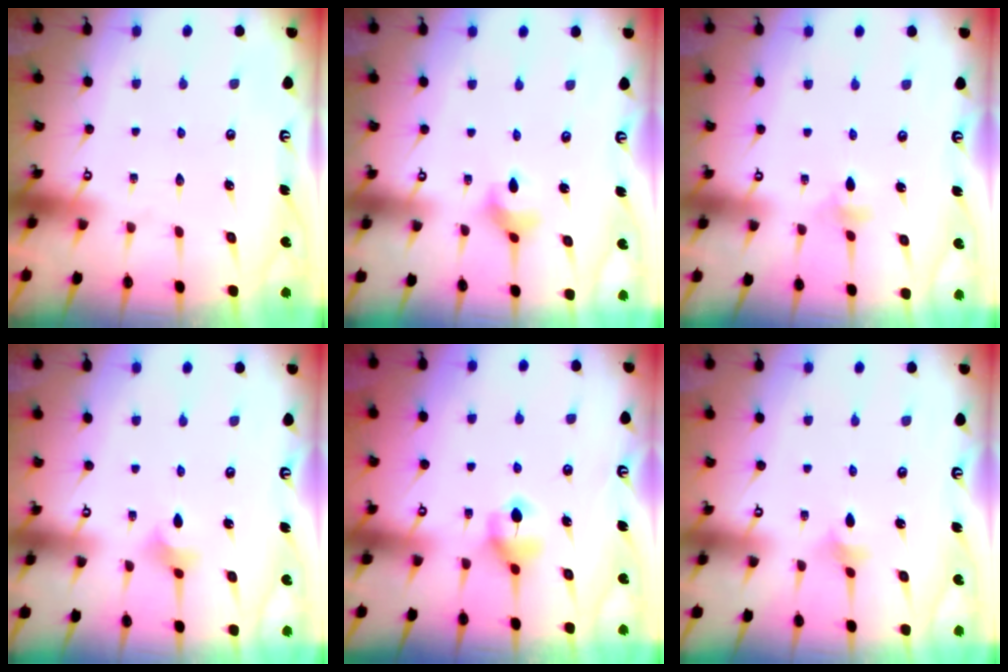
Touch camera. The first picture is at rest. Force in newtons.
{"total": 4.2, "press": 4.2, "slide": 0.5}
{"total": 4.0, "press": 3.8, "slide": 1.2}
{"total": 3.9, "press": 3.8, "slide": 0.9}
{"total": 5.9, "press": 5.9, "slide": 0.5}
{"total": 2.3, "press": 2.2, "slide": 0.5}